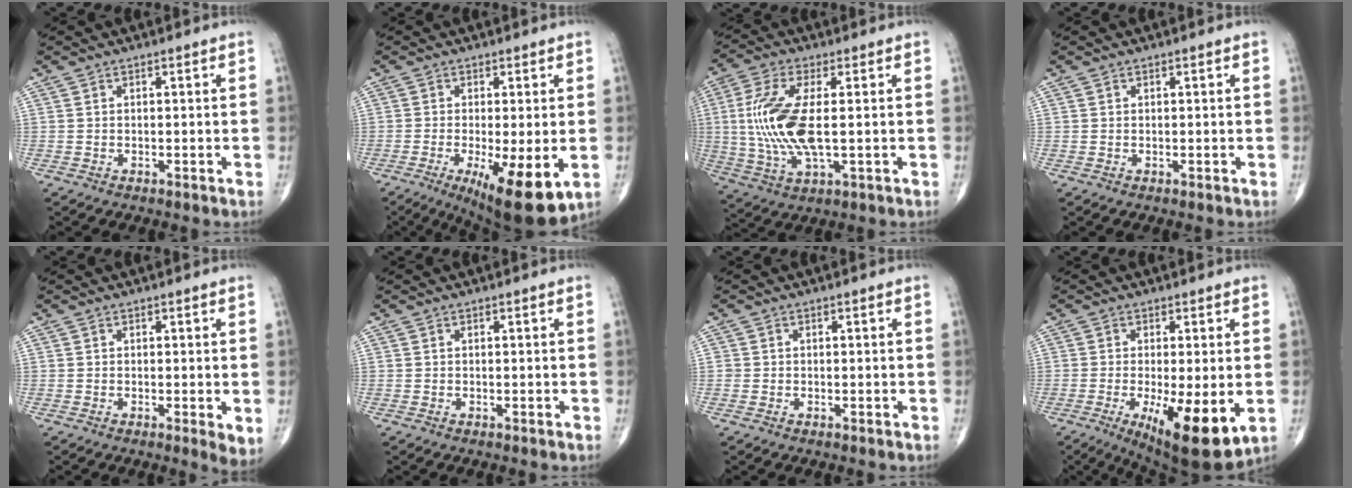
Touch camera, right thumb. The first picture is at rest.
{"total": 12.7, "force": [-3.8, 3.6, 11.5], "torque": [-0.181, -0.025, -0.050]}
{"total": 13.7, "force": [0.5, 5.1, 12.7], "torque": [-0.291, -0.005, 0.012]}
{"total": 0.0}
{"total": 2.9, "force": [-0.1, 0.8, 2.8], "torque": [-0.042, -0.011, -0.006]}
{"total": 0.0}
{"total": 0.7, "force": [-0.1, 0.7, 0.1], "torque": [0.004, 0.004, -0.003]}
{"total": 13.0, "force": [-3.4, 3.8, 11.9], "torque": [-0.186, -0.028, -0.043]}